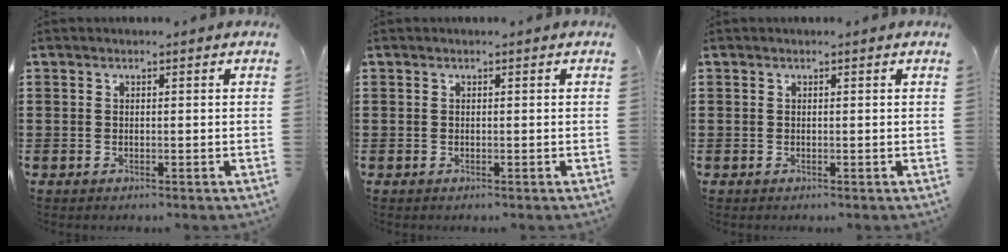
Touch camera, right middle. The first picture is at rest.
{"total": 0.0}
{"total": 0.0}